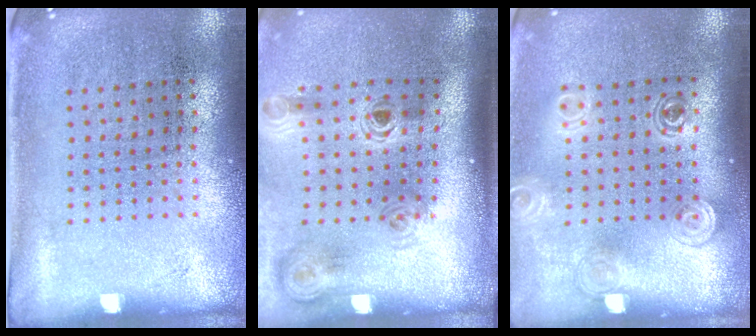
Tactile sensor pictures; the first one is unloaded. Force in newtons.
{"total": 1.6, "press": 1.3, "slide": 1.0}
{"total": 1.4, "press": 1.2, "slide": 0.8}